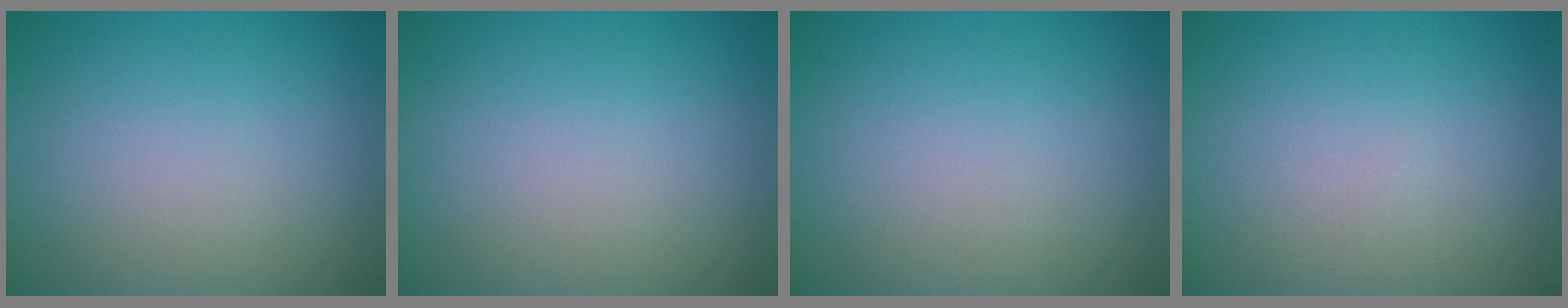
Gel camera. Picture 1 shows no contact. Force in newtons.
{"total": 0.0}
{"total": 0.0}
{"total": 0.0}